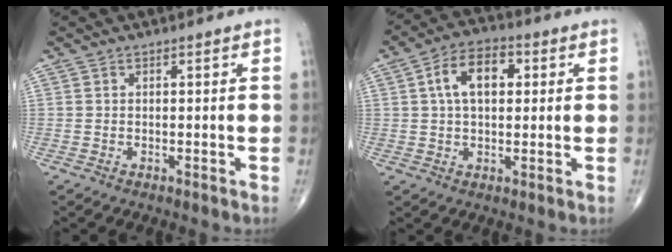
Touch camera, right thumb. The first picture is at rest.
{"total": 9.8, "force": [2.2, 5.8, 7.6], "torque": [-0.122, 0.017, 0.032]}